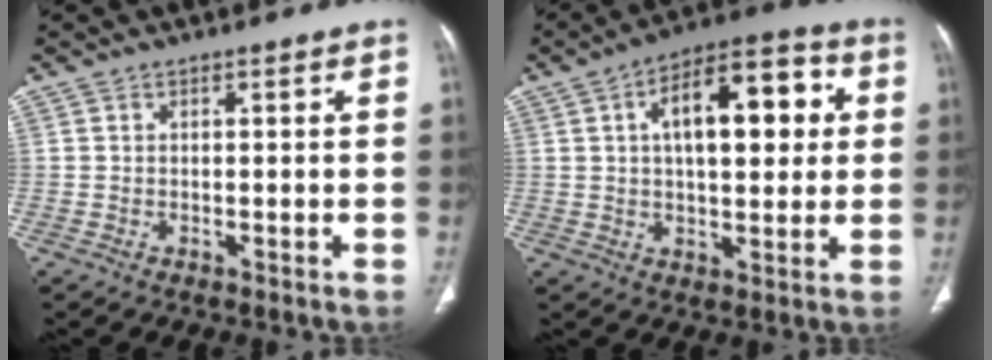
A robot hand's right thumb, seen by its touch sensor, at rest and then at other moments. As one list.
[{"total": 16.8, "force": [3.8, 8.0, 14.3], "torque": [-0.182, 0.021, 0.053]}]